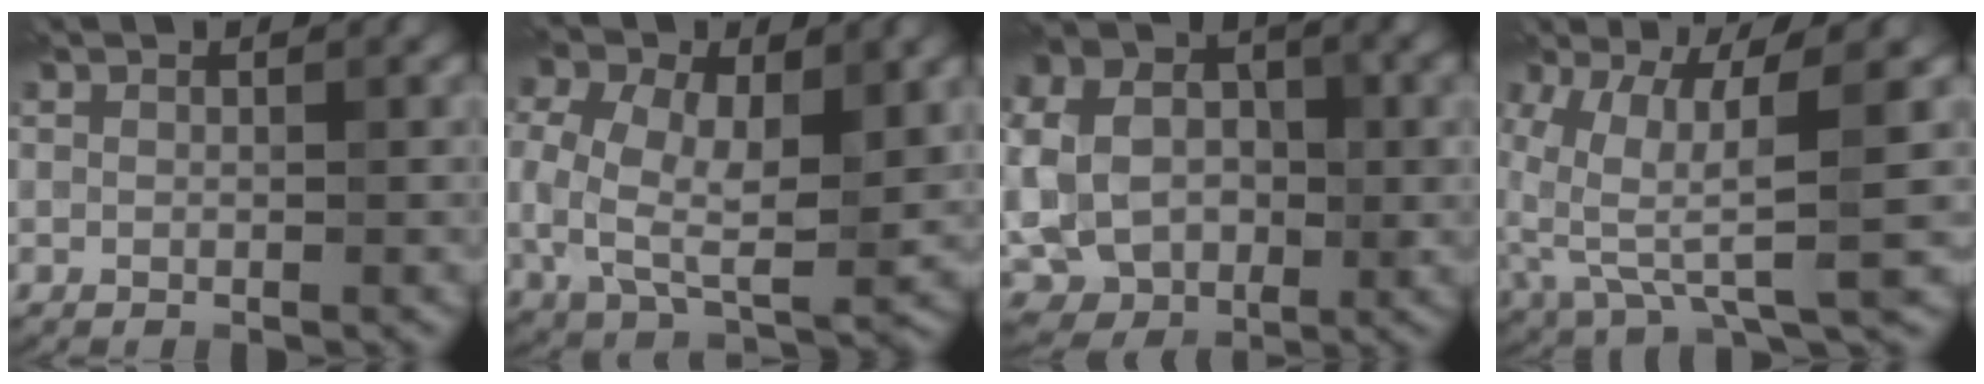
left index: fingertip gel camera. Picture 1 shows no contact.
{"total": 10.9, "force": [1.2, 6.9, 8.3], "torque": [-0.190, 0.000, 0.023]}
{"total": 13.0, "force": [0.2, 10.5, 7.6], "torque": [-0.166, 0.018, -0.003]}
{"total": 8.0, "force": [0.9, 2.4, 7.6], "torque": [-0.161, -0.004, 0.020]}